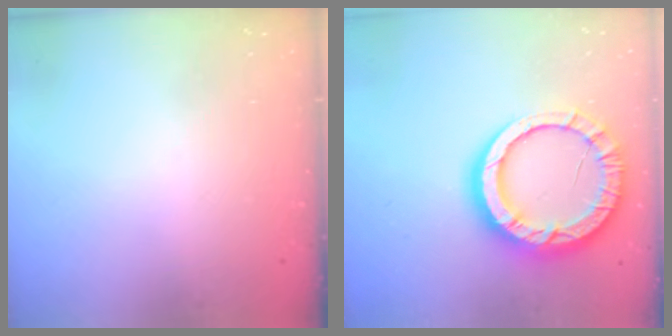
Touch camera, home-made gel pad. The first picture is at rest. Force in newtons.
{"total": 17.2, "press": 17.1, "slide": 1.5}